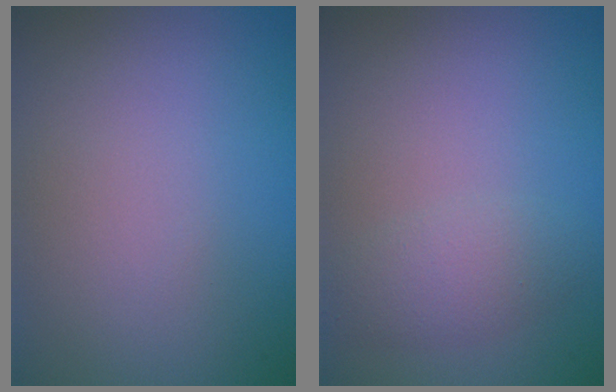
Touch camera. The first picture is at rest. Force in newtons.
{"total": 2.2, "press": 2.2, "slide": 0.2}